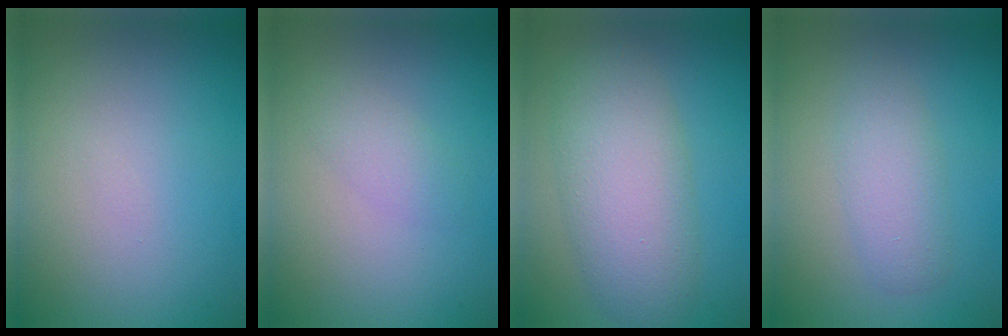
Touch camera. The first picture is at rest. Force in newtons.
{"total": 1.5, "press": 1.5, "slide": 0.0}
{"total": 6.9, "press": 6.9, "slide": 0.2}
{"total": 2.9, "press": 2.9, "slide": 0.1}